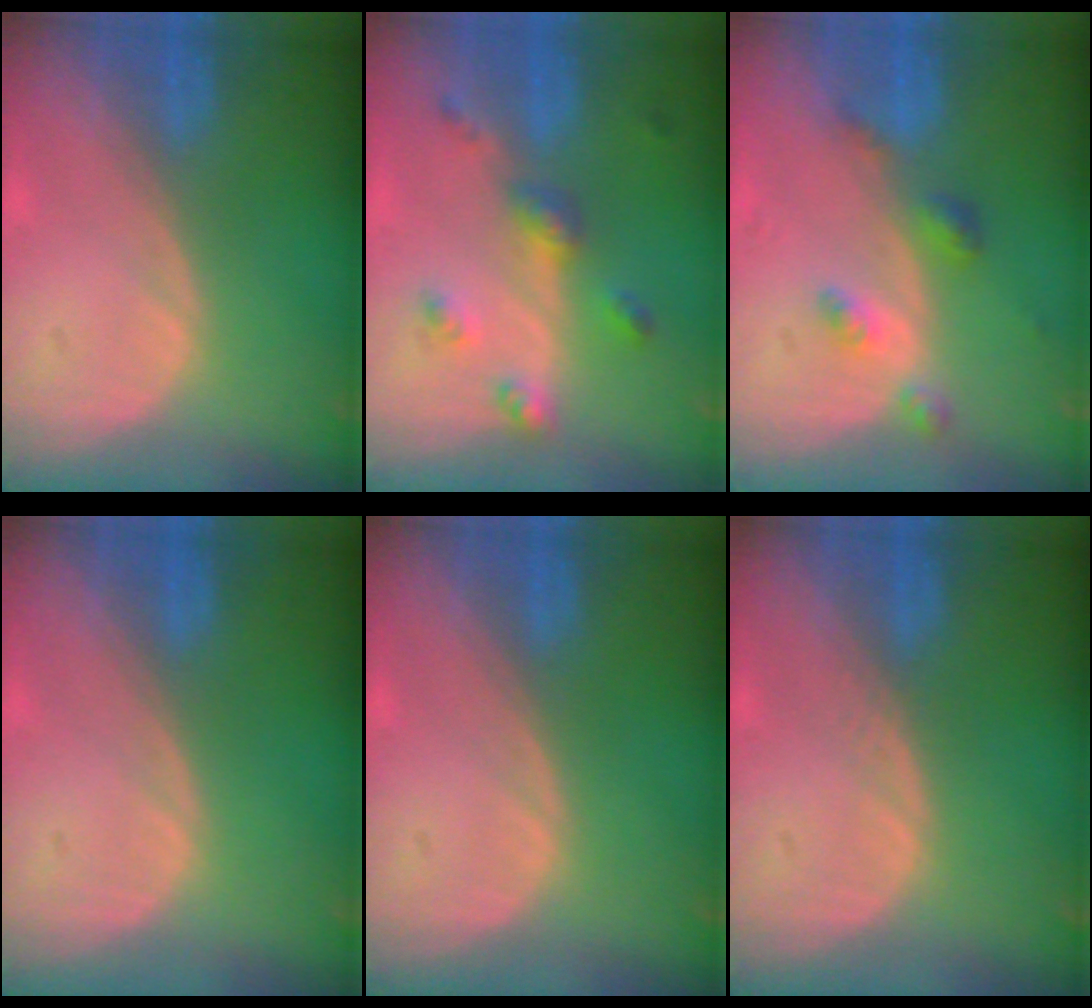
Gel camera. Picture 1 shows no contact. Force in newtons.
{"total": 4.9, "press": 4.7, "slide": 1.2}
{"total": 4.2, "press": 3.9, "slide": 1.6}
{"total": 0.0}
{"total": 0.0}
{"total": 0.6, "press": 0.6, "slide": 0.0}